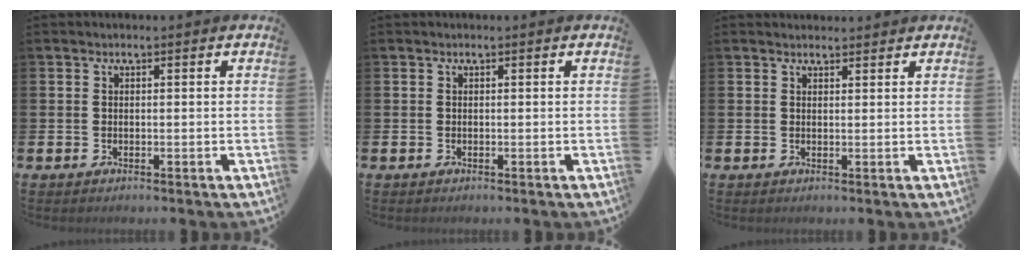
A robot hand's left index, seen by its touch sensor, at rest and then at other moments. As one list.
[{"total": 0.0}, {"total": 1.5, "force": [1.4, 0.4, -0.1], "torque": [0.012, -0.004, 0.024]}]